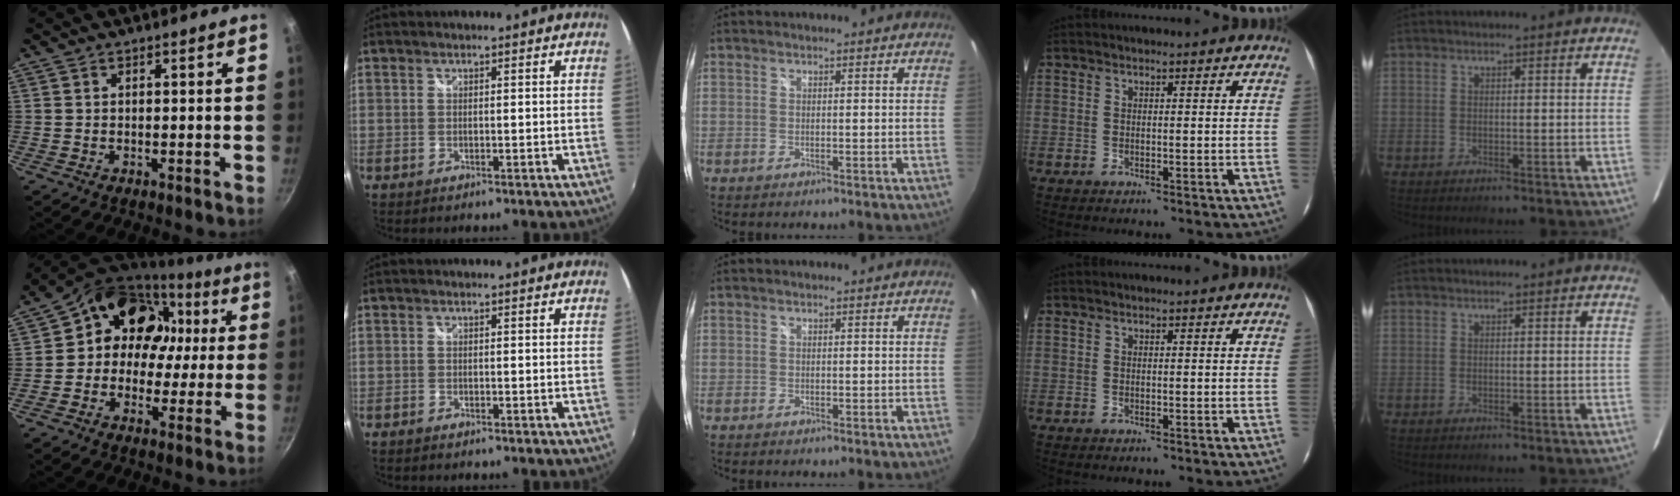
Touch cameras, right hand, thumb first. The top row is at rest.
{"thumb": {"total": 15.5, "force": [2.4, 12.9, 8.3], "torque": [-0.084, 0.046, 0.025]}, "index": {"total": 0.7, "force": [-0.6, 0.2, 0.2], "torque": [-0.006, -0.004, -0.014]}}